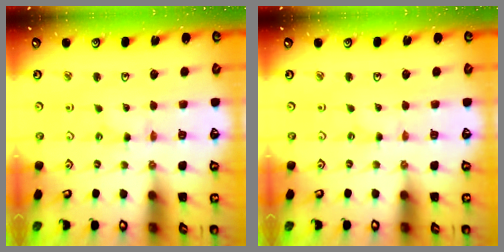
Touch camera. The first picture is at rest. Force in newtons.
{"total": 0.0}